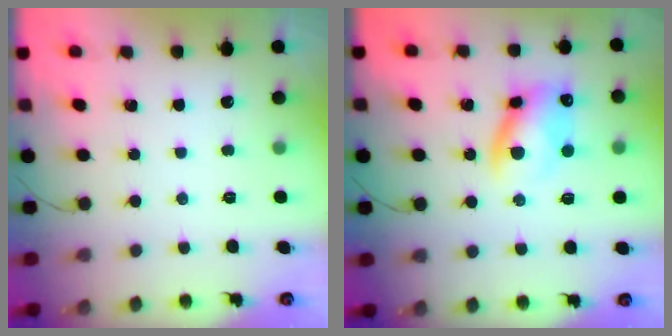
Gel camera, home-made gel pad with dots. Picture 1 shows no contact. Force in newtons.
{"total": 11.4, "press": 11.2, "slide": 2.0}